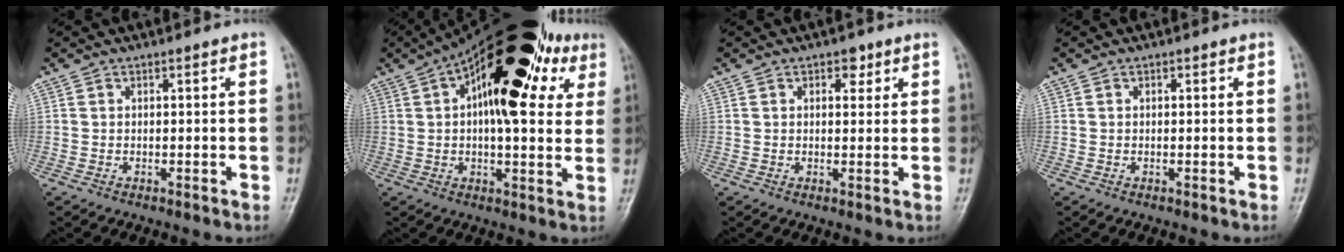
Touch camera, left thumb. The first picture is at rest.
{"total": 24.4, "force": [8.5, 11.1, 20.0], "torque": [-0.275, 0.024, 0.118]}
{"total": 2.7, "force": [1.5, 1.6, 1.6], "torque": [-0.004, -0.005, 0.018]}
{"total": 0.0}